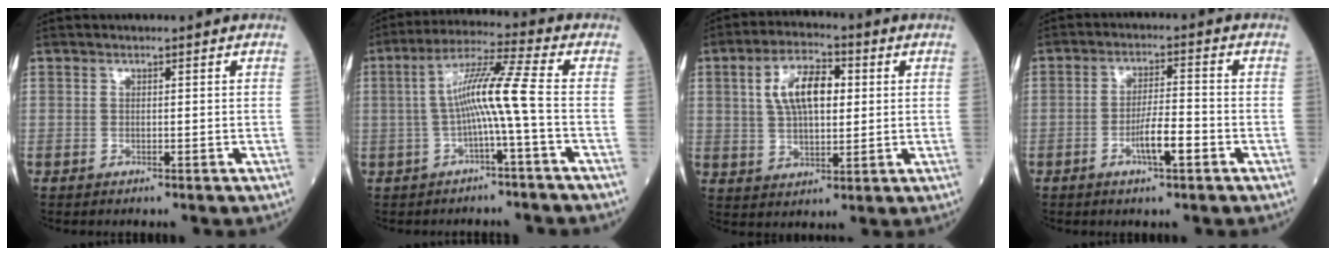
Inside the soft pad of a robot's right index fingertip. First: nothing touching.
{"total": 8.3, "force": [-1.2, -1.2, 8.1], "torque": [-0.151, 0.024, -0.021]}
{"total": 9.5, "force": [2.3, 4.2, 8.2], "torque": [-0.154, 0.019, 0.041]}
{"total": 5.5, "force": [-2.4, 0.7, 4.9], "torque": [-0.088, 0.001, -0.043]}